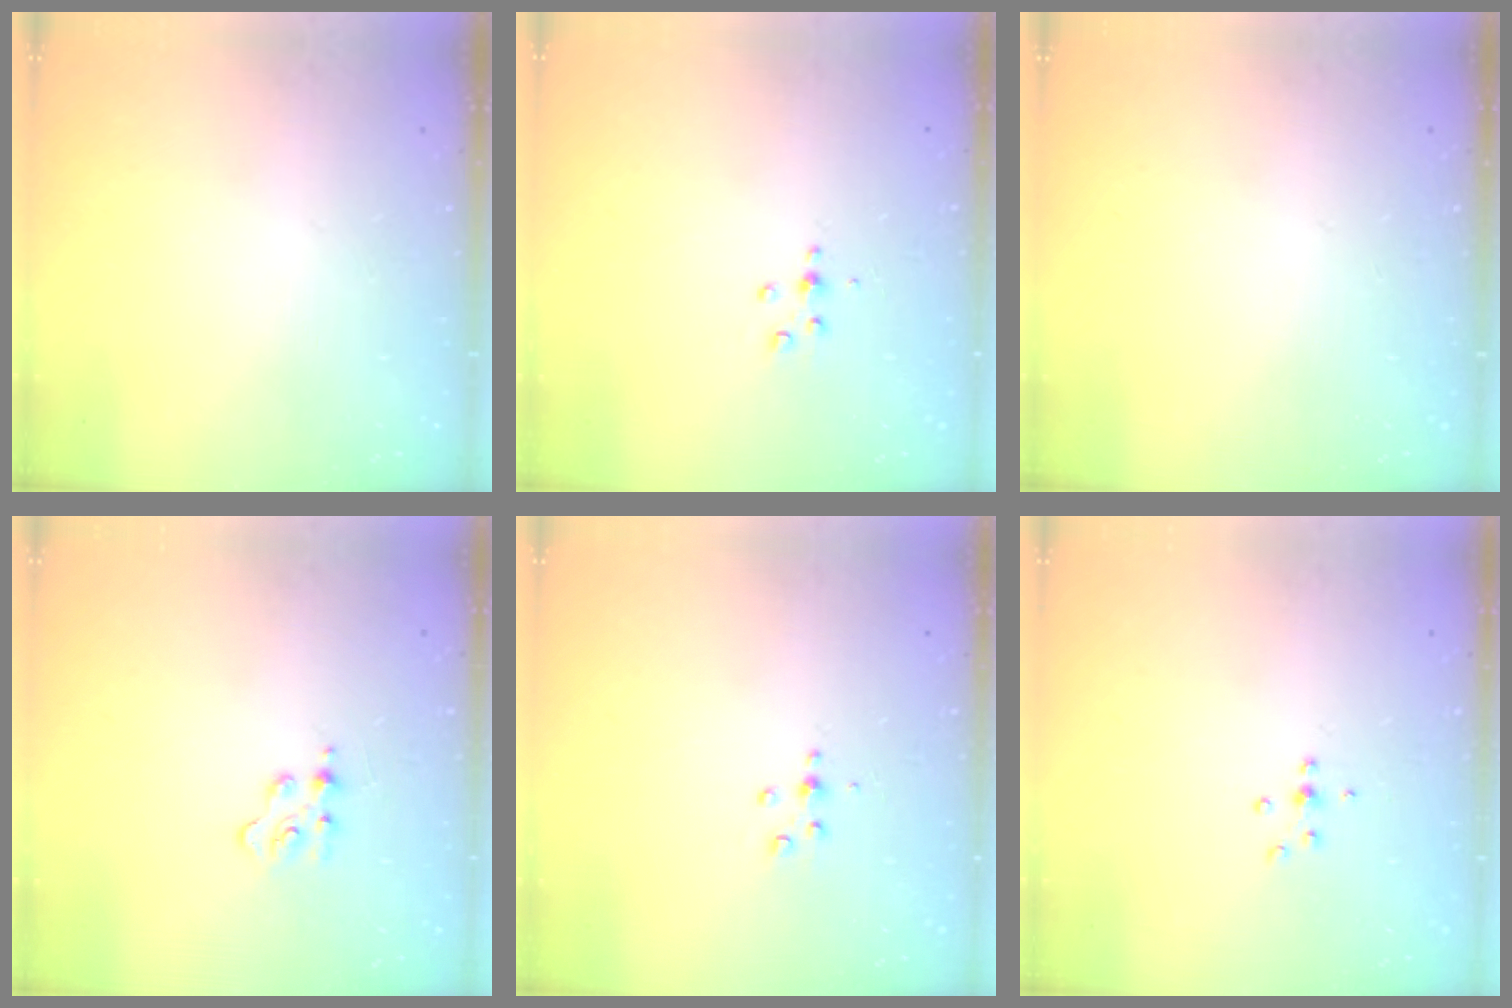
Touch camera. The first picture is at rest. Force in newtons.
{"total": 3.6, "press": 3.6, "slide": 0.4}
{"total": 0.0}
{"total": 2.4, "press": 2.4, "slide": 0.3}
{"total": 3.6, "press": 3.6, "slide": 0.4}
{"total": 4.9, "press": 4.8, "slide": 1.1}